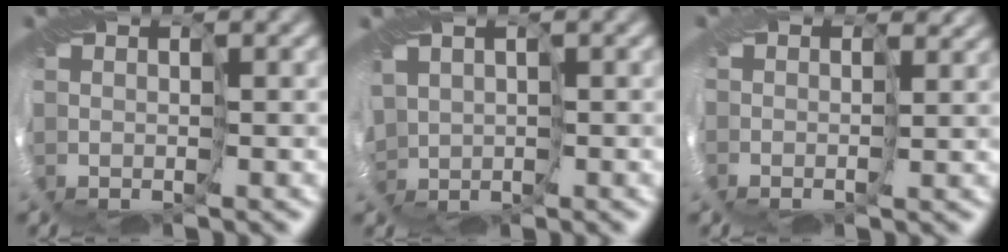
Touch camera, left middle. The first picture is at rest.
{"total": 3.0, "force": [-0.3, 2.2, 2.1], "torque": [-0.048, -0.001, -0.007]}
{"total": 2.0, "force": [1.7, 1.0, 0.3], "torque": [-0.009, 0.002, 0.023]}